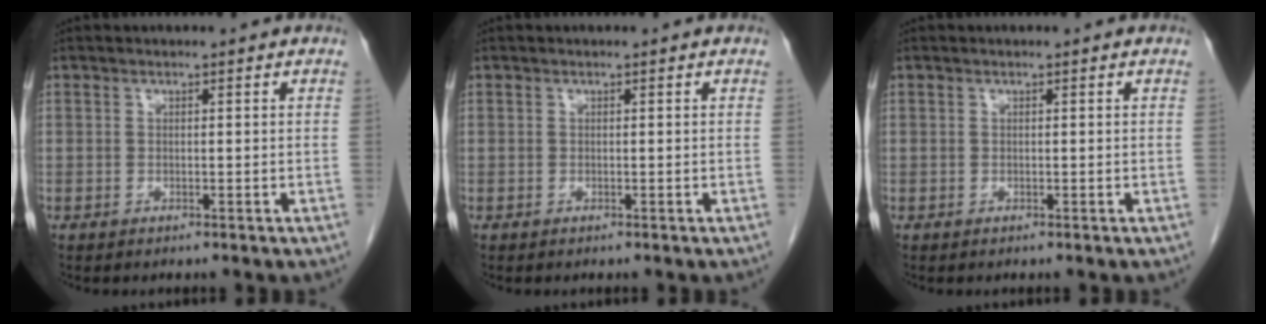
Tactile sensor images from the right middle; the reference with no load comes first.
{"total": 0.0}
{"total": 0.0}